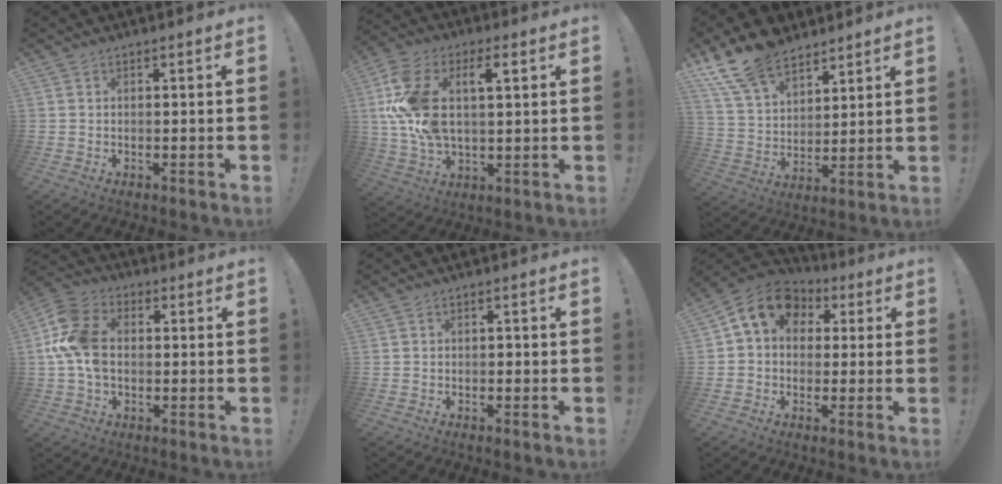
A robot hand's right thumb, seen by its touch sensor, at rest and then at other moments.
{"total": 17.1, "force": [4.5, 9.9, 13.2], "torque": [-0.260, 0.001, 0.077]}
{"total": 15.5, "force": [11.7, 8.1, 6.1], "torque": [-0.113, -0.076, 0.221]}
{"total": 14.1, "force": [0.3, 10.3, 9.6], "torque": [-0.197, 0.015, 0.010]}
{"total": 1.1, "force": [-0.9, 0.7, 0.3], "torque": [-0.007, 0.005, -0.016]}
{"total": 11.7, "force": [3.9, 9.1, 6.2], "torque": [-0.093, -0.003, 0.078]}